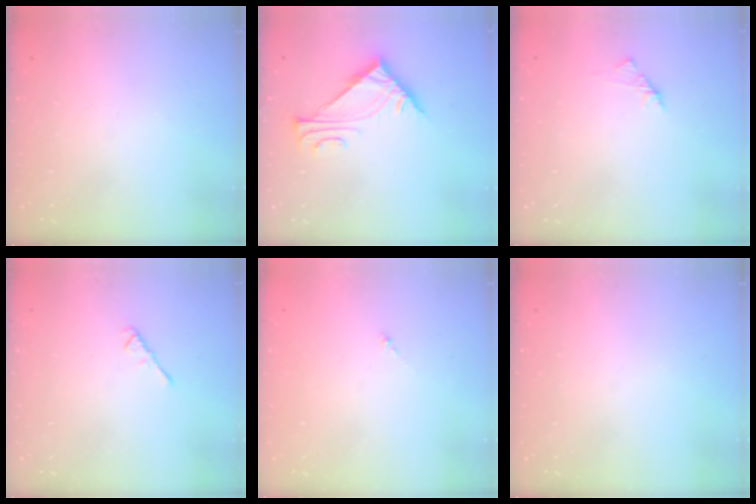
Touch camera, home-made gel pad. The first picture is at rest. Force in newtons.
{"total": 7.1, "press": 7.1, "slide": 0.4}
{"total": 1.7, "press": 1.6, "slide": 0.5}
{"total": 2.4, "press": 2.3, "slide": 0.6}
{"total": 0.0}
{"total": 0.0}